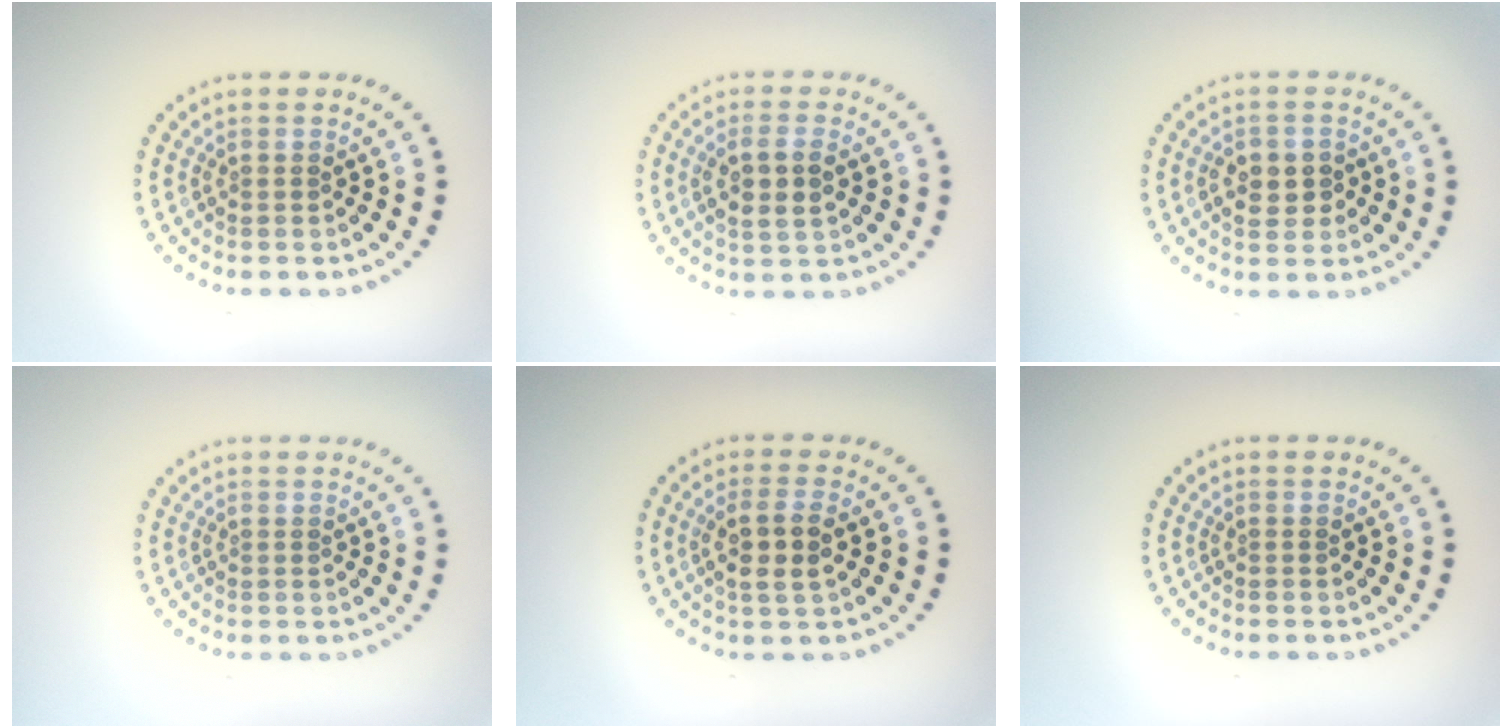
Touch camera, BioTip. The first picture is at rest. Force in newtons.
{"total": 2.8, "press": 2.7, "slide": 0.8}
{"total": 2.8, "press": 2.7, "slide": 0.5}
{"total": 0.0}
{"total": 3.0, "press": 2.7, "slide": 1.2}
{"total": 0.0}